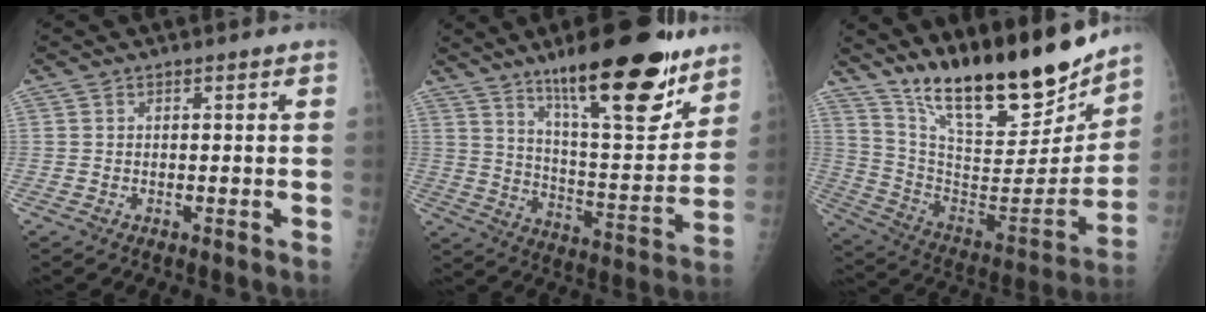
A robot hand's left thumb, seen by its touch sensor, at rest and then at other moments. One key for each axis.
{"total": 23.1, "fx": 15.4, "fy": 6.0, "fz": 16.1, "tx": -0.208, "ty": -0.084, "tz": 0.248}
{"total": 26.0, "fx": 20.5, "fy": 6.9, "fz": 14.5, "tx": -0.201, "ty": -0.103, "tz": 0.341}